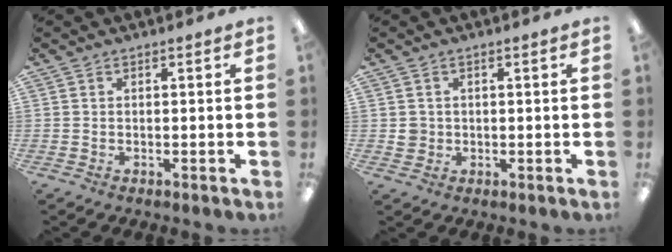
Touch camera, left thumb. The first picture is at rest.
{"total": 2.4, "force": [0.2, 2.4, 0.6], "torque": [-0.005, 0.000, 0.001]}